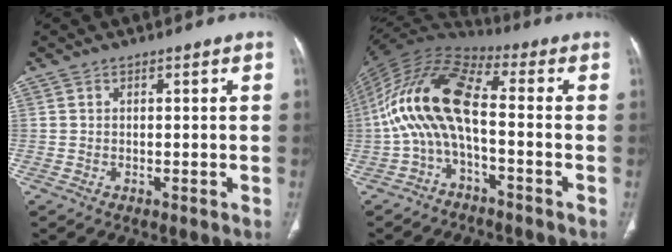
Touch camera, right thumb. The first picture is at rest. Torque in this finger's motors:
{"motor_torque": [1.48, 3.53, 2.32, -0.45, 0.28]}